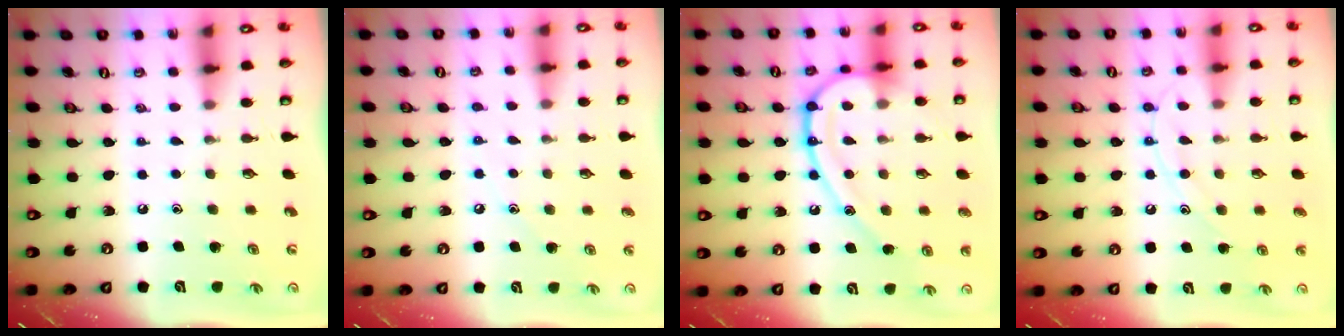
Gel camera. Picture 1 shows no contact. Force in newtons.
{"total": 4.3, "press": 4.3, "slide": 0.5}
{"total": 17.9, "press": 17.9, "slide": 1.6}
{"total": 10.5, "press": 10.4, "slide": 1.0}